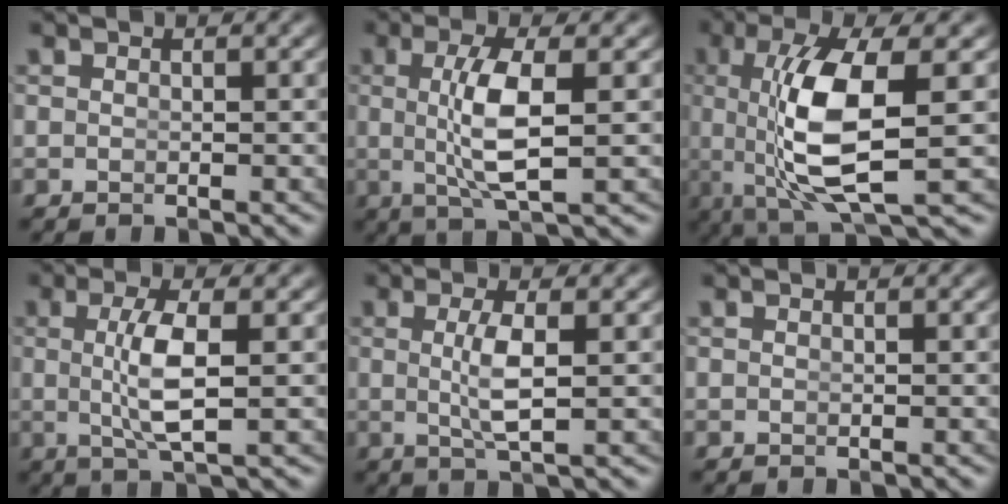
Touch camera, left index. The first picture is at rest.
{"total": 4.9, "force": [0.2, 0.4, 4.9], "torque": [-0.097, -0.011, 0.015]}
{"total": 8.5, "force": [0.2, 2.1, 8.2], "torque": [-0.165, -0.016, 0.020]}
{"total": 4.1, "force": [0.1, 0.1, 4.1], "torque": [-0.081, -0.010, 0.011]}
{"total": 3.0, "force": [0.1, -0.2, 3.0], "torque": [-0.062, -0.013, 0.011]}
{"total": 0.0}